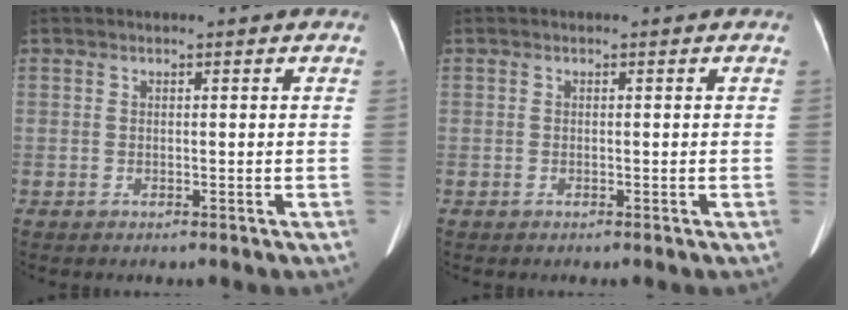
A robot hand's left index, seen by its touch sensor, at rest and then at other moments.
{"total": 0.0}